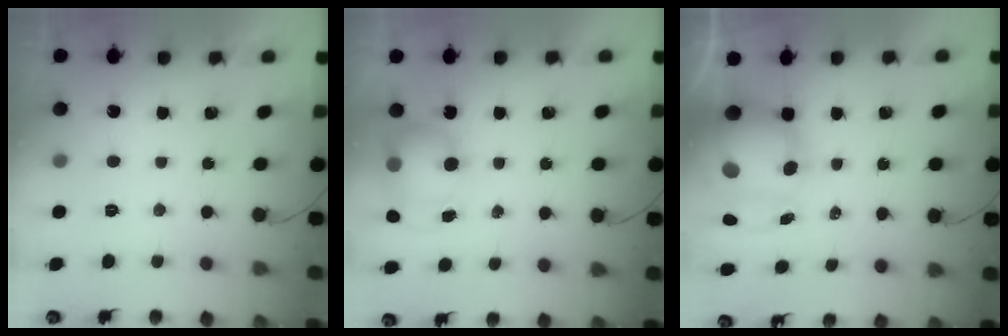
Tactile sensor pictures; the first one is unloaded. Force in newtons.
{"total": 7.8, "press": 7.7, "slide": 1.1}
{"total": 12.3, "press": 11.9, "slide": 3.2}